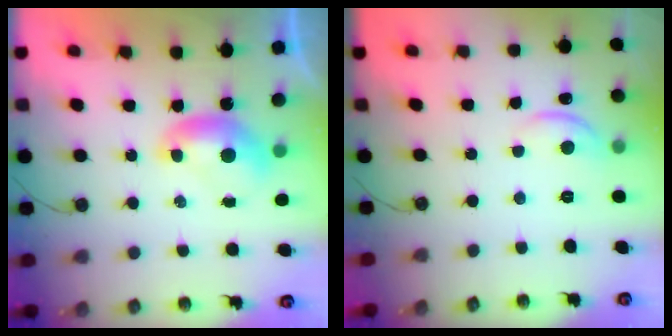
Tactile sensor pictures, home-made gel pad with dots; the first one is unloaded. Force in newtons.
{"total": 3.0, "press": 3.0, "slide": 0.5}